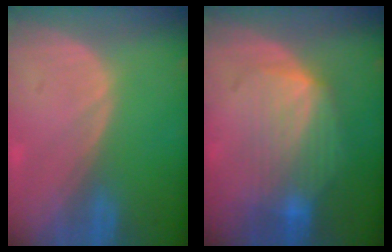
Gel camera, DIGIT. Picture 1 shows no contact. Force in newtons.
{"total": 7.5, "press": 7.3, "slide": 1.7}